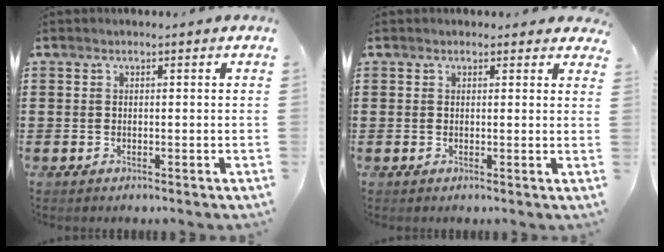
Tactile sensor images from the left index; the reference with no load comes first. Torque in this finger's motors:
{"motor_torque": [0.55, -1.59, 0.17, 0.02]}